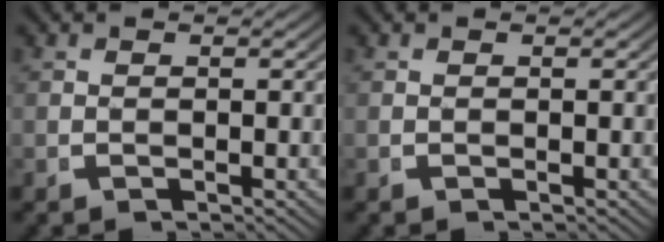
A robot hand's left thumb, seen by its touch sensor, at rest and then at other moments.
{"total": 0.0}